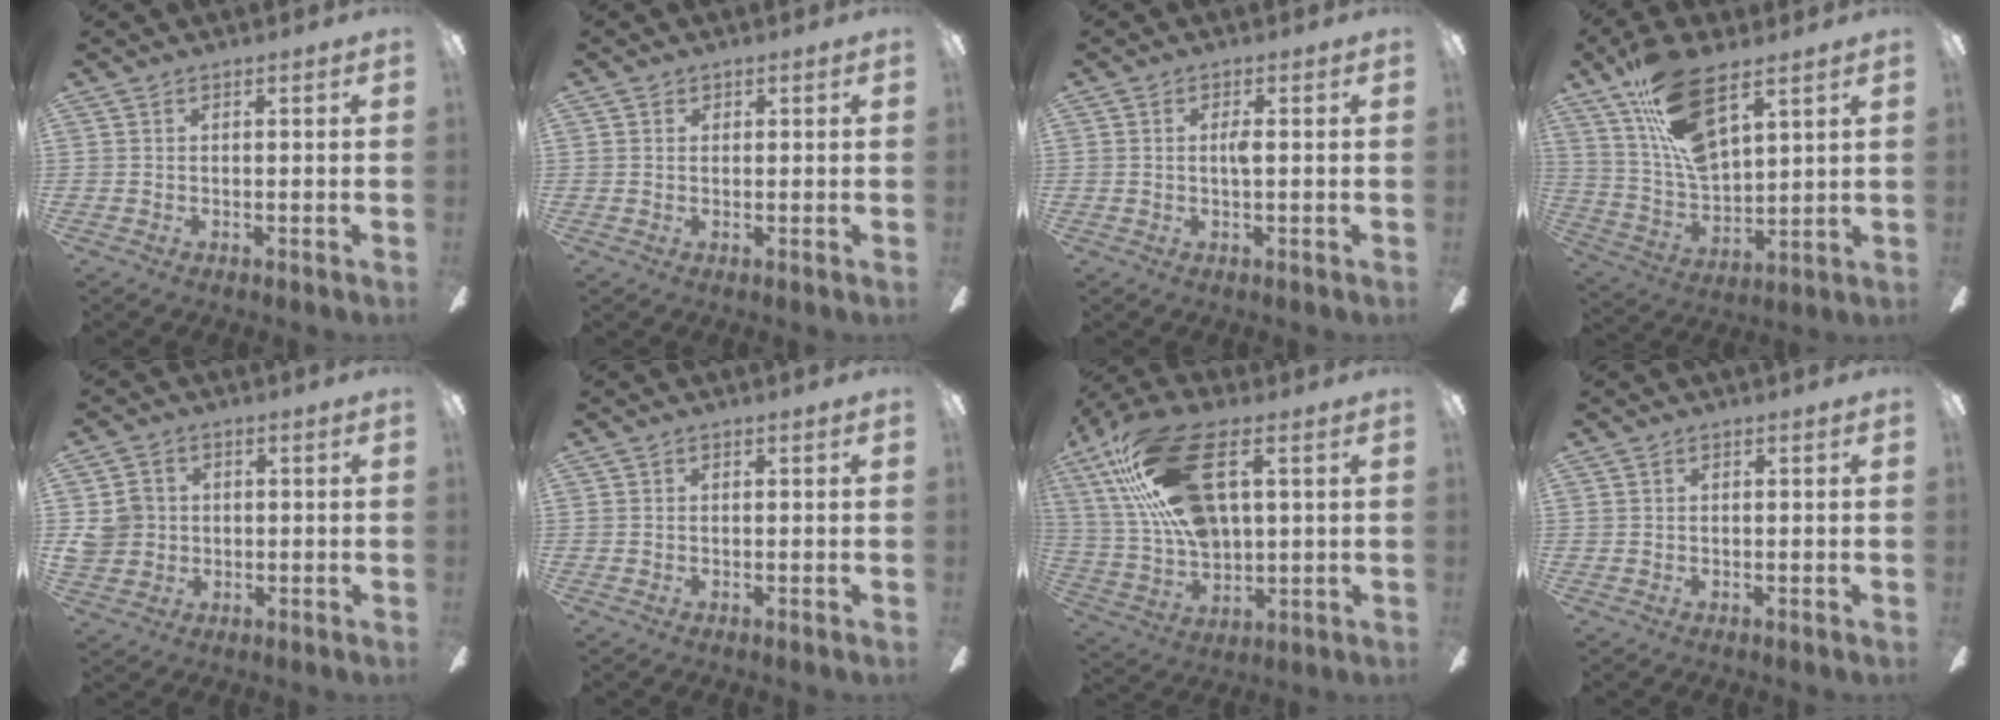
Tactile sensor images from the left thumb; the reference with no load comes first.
{"total": 0.9, "force": [0.4, 0.7, 0.2], "torque": [0.003, 0.000, 0.006]}
{"total": 1.8, "force": [0.2, 0.3, 1.8], "torque": [-0.036, 0.001, 0.001]}
{"total": 17.1, "force": [10.5, 6.9, 11.6], "torque": [-0.239, -0.043, 0.187]}
{"total": 6.5, "force": [0.2, 6.2, 2.1], "torque": [-0.056, 0.016, 0.008]}
{"total": 0.0}
{"total": 23.4, "force": [9.0, 11.2, 18.5], "torque": [-0.384, -0.014, 0.153]}
{"total": 0.0}